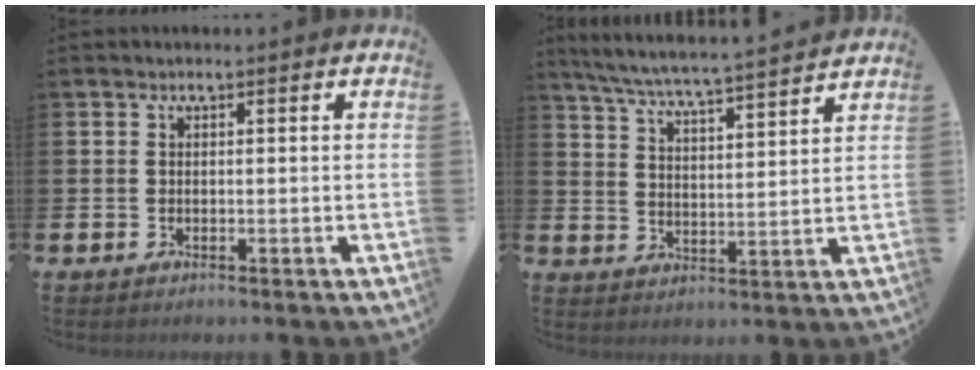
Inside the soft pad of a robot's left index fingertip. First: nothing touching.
{"total": 6.3, "force": [6.0, -0.2, 1.9], "torque": [-0.062, -0.045, 0.104]}